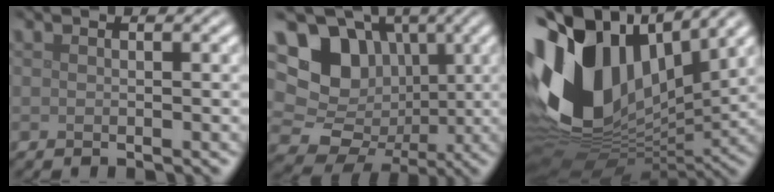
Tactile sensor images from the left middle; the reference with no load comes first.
{"total": 16.0, "force": [2.8, 14.5, 6.3], "torque": [-0.152, 0.036, 0.037]}
{"total": 16.8, "force": [3.7, 10.7, 12.4], "torque": [-0.281, 0.022, 0.056]}